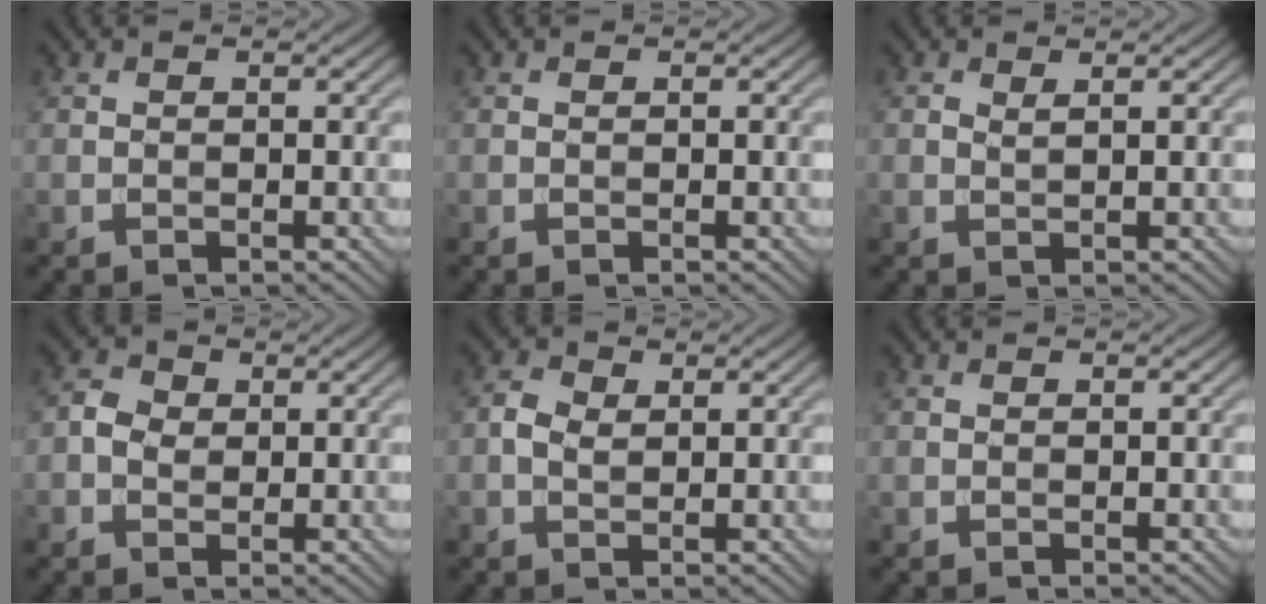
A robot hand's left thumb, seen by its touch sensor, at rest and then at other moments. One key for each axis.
{"total": 0.0}
{"total": 0.9, "fx": 0.6, "fy": 0.1, "fz": 0.7, "tx": -0.016, "ty": 0.001, "tz": 0.010}
{"total": 2.5, "fx": 0.1, "fy": 2.1, "fz": 1.4, "tx": -0.032, "ty": 0.004, "tz": -0.004}
{"total": 2.3, "fx": 0.4, "fy": 1.5, "fz": 1.7, "tx": -0.041, "ty": 0.003, "tz": 0.004}
{"total": 0.0}